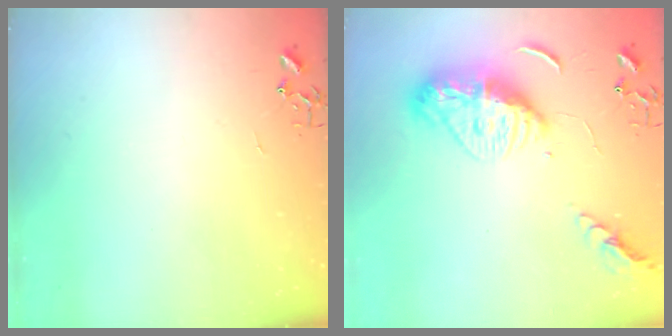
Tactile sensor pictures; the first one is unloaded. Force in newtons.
{"total": 13.5, "press": 13.5, "slide": 1.2}